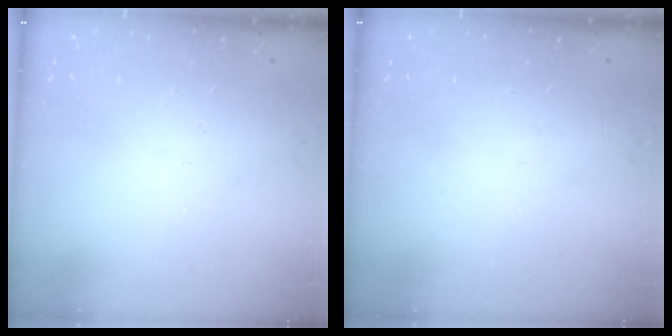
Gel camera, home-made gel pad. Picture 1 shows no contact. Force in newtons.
{"total": 0.0}